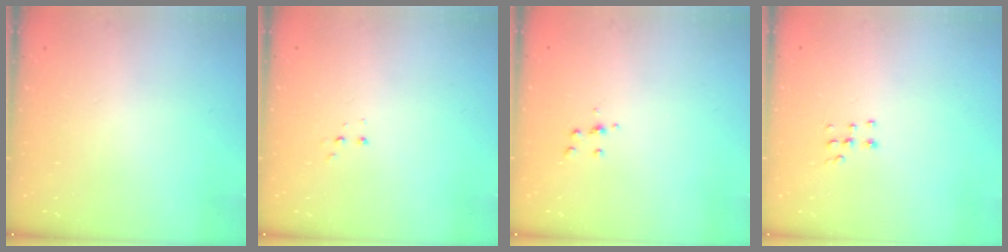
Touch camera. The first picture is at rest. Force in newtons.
{"total": 2.8, "press": 2.7, "slide": 0.5}
{"total": 3.5, "press": 3.4, "slide": 0.4}
{"total": 5.2, "press": 5.2, "slide": 0.7}